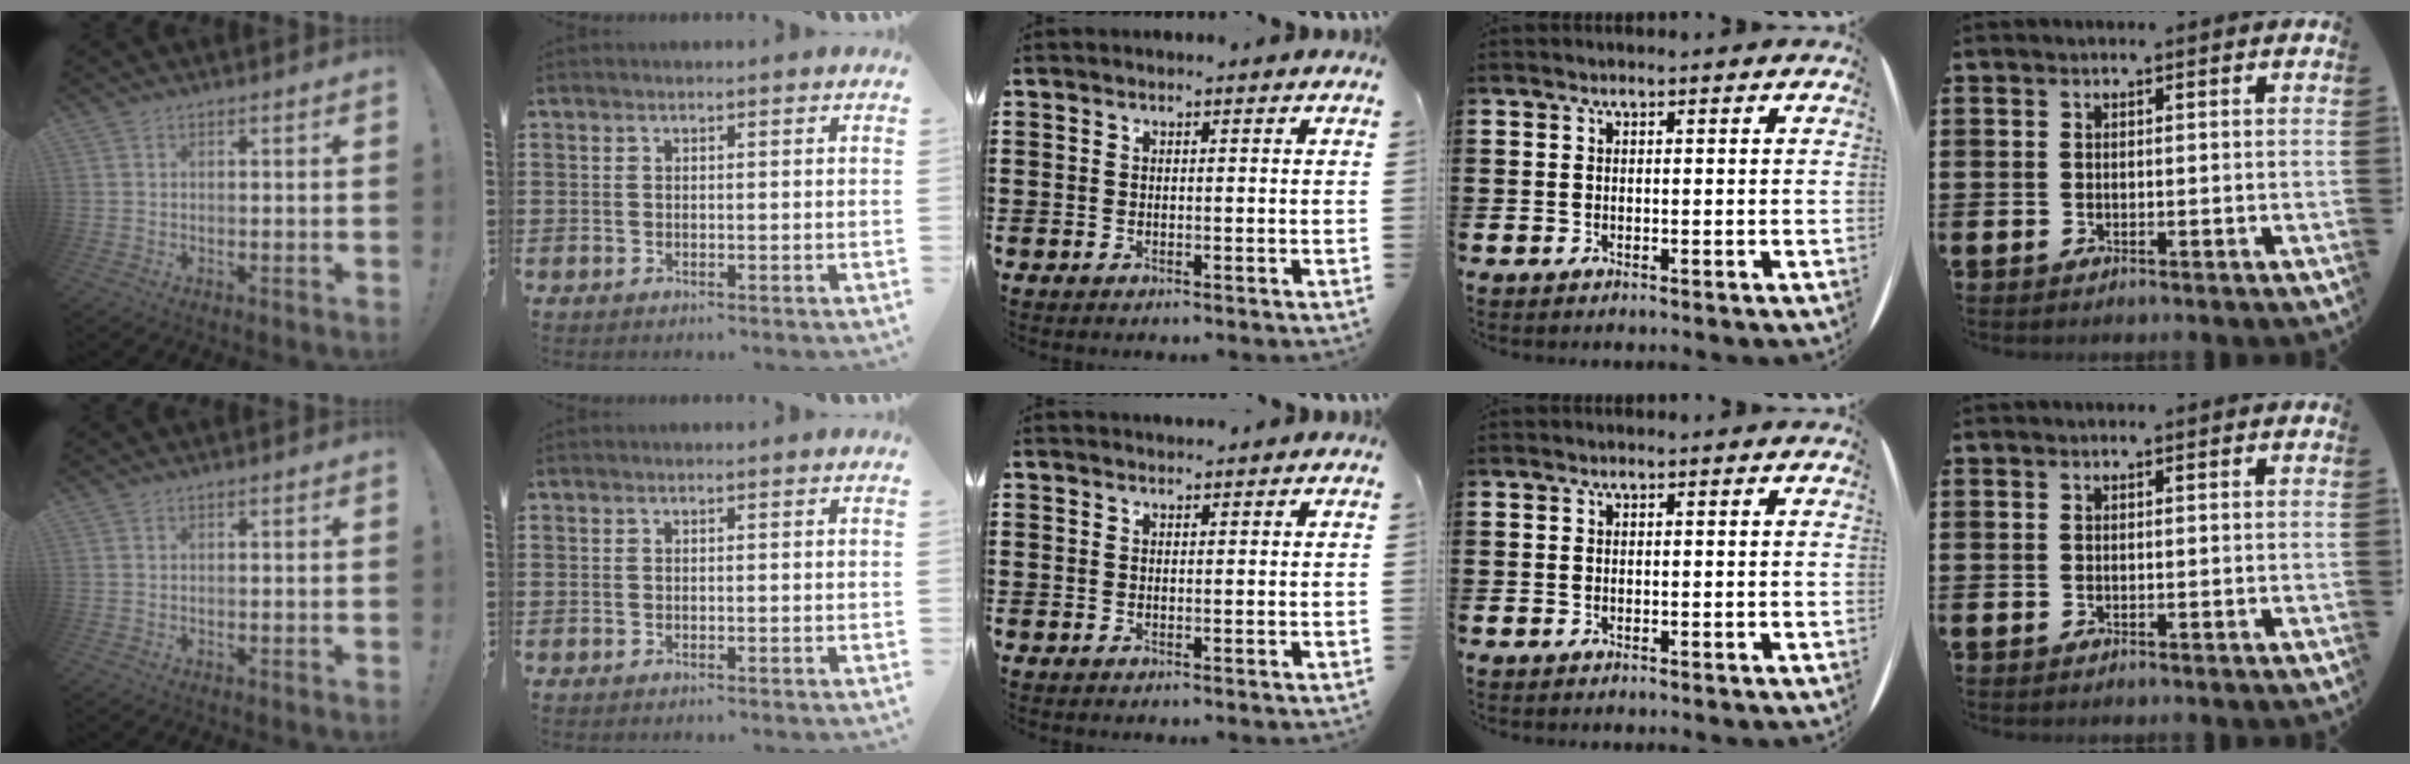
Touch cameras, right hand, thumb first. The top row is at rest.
{"middle": {"total": 1.0, "force": [1.0, 0.1, 0.0], "torque": [-0.002, 0.000, 0.019]}}